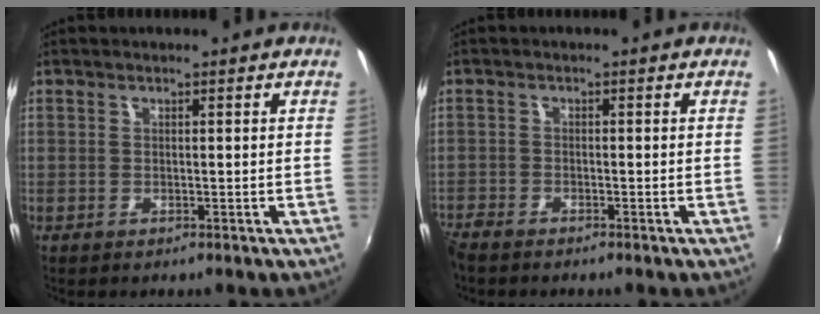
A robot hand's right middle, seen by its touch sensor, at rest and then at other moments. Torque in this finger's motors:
{"motor_torque": [0.96, -1.18, 0.30, 0.20]}